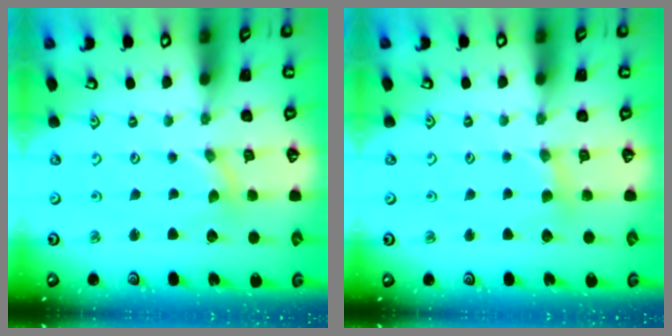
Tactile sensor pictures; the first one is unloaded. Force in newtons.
{"total": 3.4, "press": 3.4, "slide": 0.5}